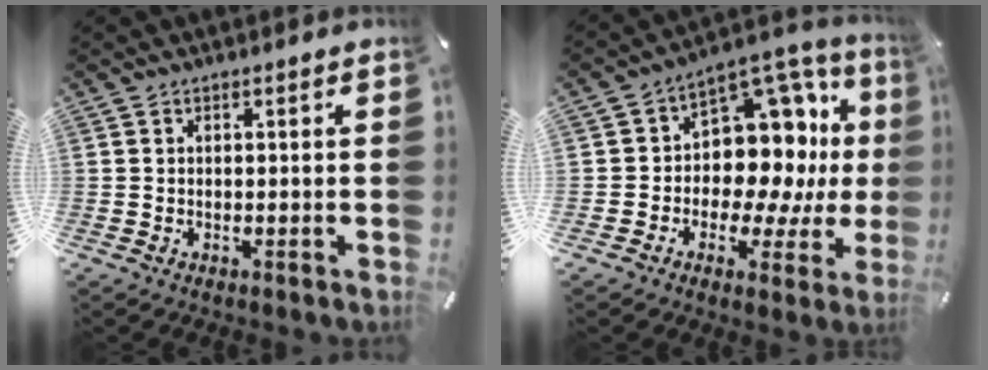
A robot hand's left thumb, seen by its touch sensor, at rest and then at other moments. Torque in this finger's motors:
{"motor_torque": [0.44, 0.49, 0.67, 0.43, 0.14]}